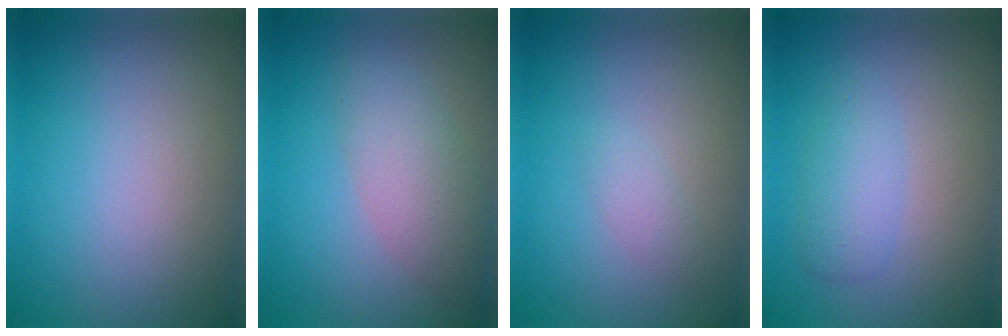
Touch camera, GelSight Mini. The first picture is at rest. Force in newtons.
{"total": 3.9, "press": 3.9, "slide": 0.2}
{"total": 1.0, "press": 1.0, "slide": 0.1}
{"total": 2.3, "press": 2.2, "slide": 0.2}